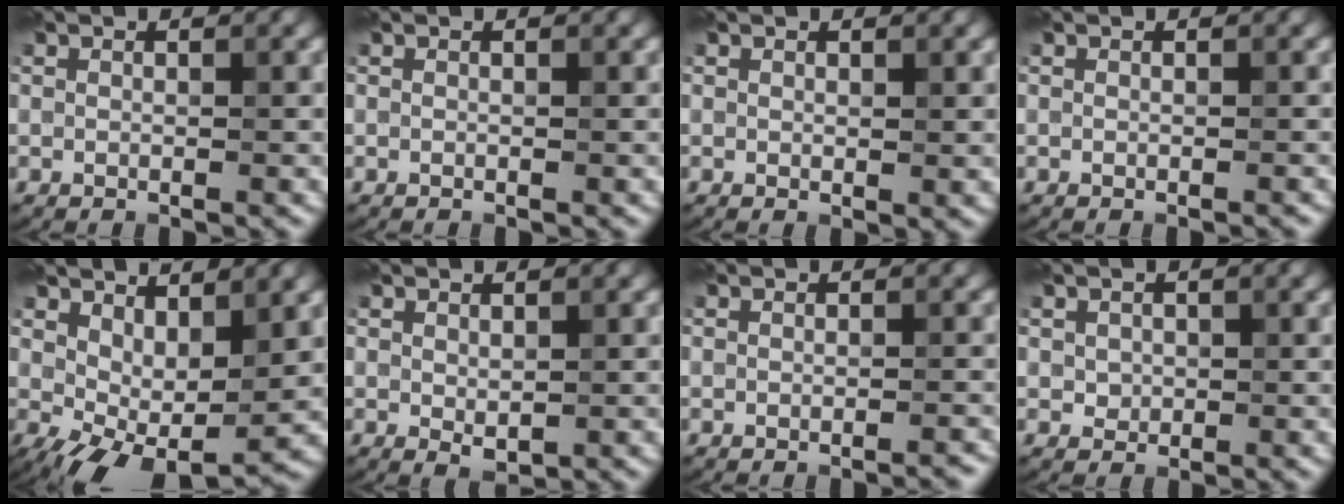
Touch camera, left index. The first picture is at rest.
{"total": 0.0}
{"total": 0.9, "force": [0.4, 0.4, 0.7], "torque": [-0.009, 0.002, 0.009]}
{"total": 0.0}
{"total": 6.6, "force": [0.3, 3.3, 5.8], "torque": [-0.104, -0.004, 0.013]}
{"total": 1.2, "force": [0.2, 0.7, 0.9], "torque": [-0.016, -0.002, 0.011]}
{"total": 0.8, "force": [-0.6, 0.0, 0.5], "torque": [-0.007, 0.004, -0.008]}
{"total": 1.1, "force": [0.3, 1.0, 0.4], "torque": [-0.005, 0.000, 0.005]}